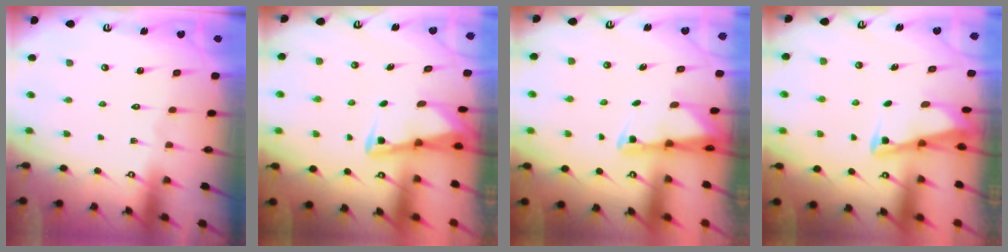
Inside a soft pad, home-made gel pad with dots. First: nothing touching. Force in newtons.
{"total": 3.0, "press": 3.0, "slide": 0.4}
{"total": 1.9, "press": 1.9, "slide": 0.4}
{"total": 2.7, "press": 2.7, "slide": 0.3}